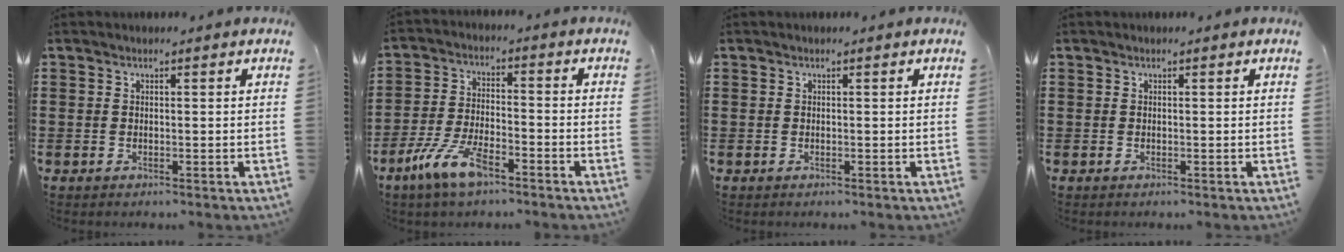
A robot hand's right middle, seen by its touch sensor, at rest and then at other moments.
{"total": 8.4, "force": [-5.2, 2.8, 5.9], "torque": [-0.131, -0.002, -0.099]}
{"total": 0.0}
{"total": 0.0}